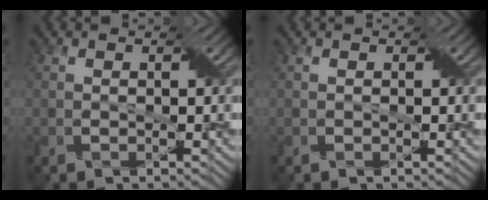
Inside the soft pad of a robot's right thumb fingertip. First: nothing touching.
{"total": 0.0}